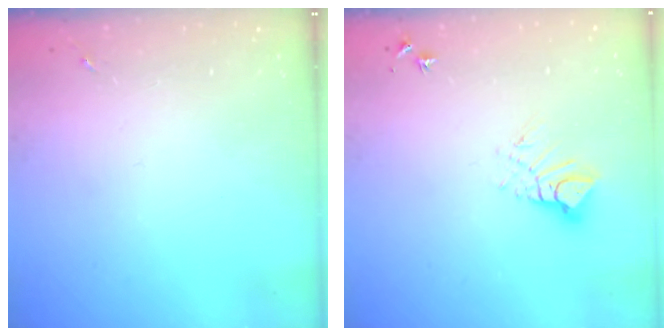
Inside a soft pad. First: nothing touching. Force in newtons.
{"total": 7.7, "press": 7.7, "slide": 0.7}